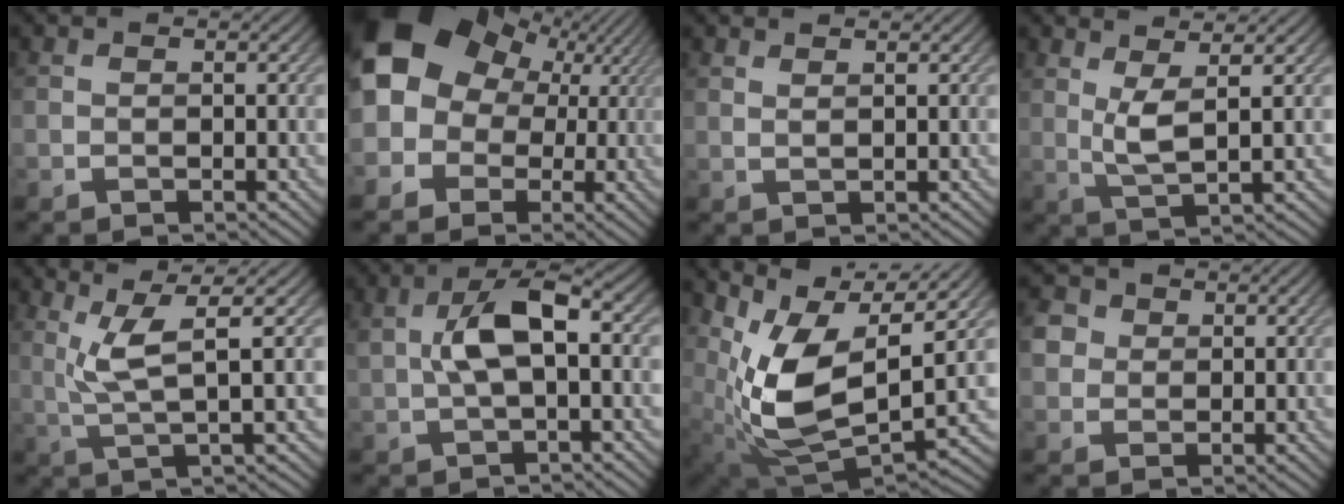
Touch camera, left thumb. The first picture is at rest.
{"total": 14.0, "force": [3.4, 12.0, 6.4], "torque": [-0.155, 0.015, 0.037]}
{"total": 1.2, "force": [1.1, -0.1, 0.4], "torque": [-0.007, 0.002, 0.018]}
{"total": 3.5, "force": [1.9, 0.2, 2.9], "torque": [-0.069, -0.001, 0.041]}
{"total": 5.3, "force": [1.9, 0.6, 4.9], "torque": [-0.108, 0.010, 0.041]}
{"total": 5.8, "force": [0.8, 2.3, 5.2], "torque": [-0.108, 0.013, 0.014]}
{"total": 12.6, "force": [4.1, 6.1, 10.2], "torque": [-0.219, -0.019, 0.089]}
{"total": 3.7, "force": [1.3, 3.3, 1.1], "torque": [-0.037, 0.015, 0.011]}